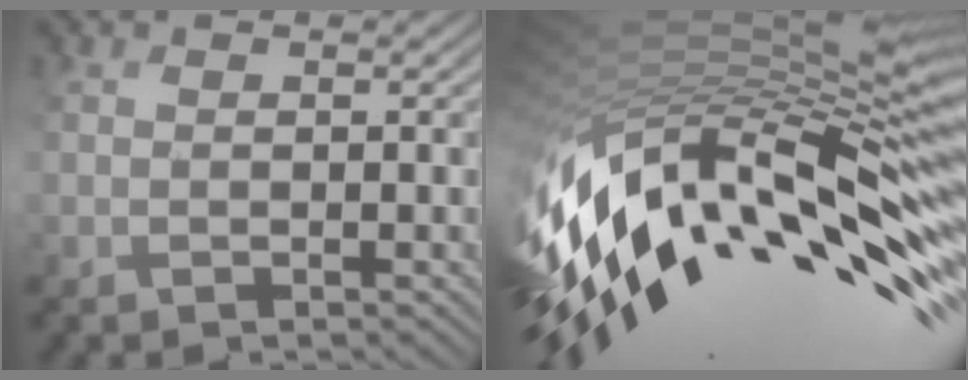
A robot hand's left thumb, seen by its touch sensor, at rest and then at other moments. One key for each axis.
{"total": 16.5, "fx": -2.6, "fy": 6.3, "fz": 15.0, "tx": -0.297, "ty": -0.025, "tz": -0.036}